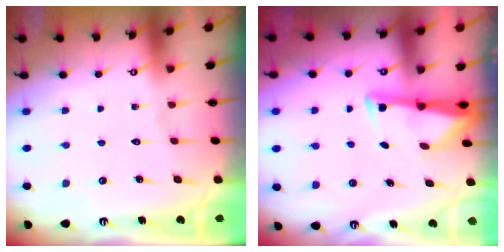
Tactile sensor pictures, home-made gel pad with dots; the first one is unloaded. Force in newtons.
{"total": 3.0, "press": 3.0, "slide": 0.4}